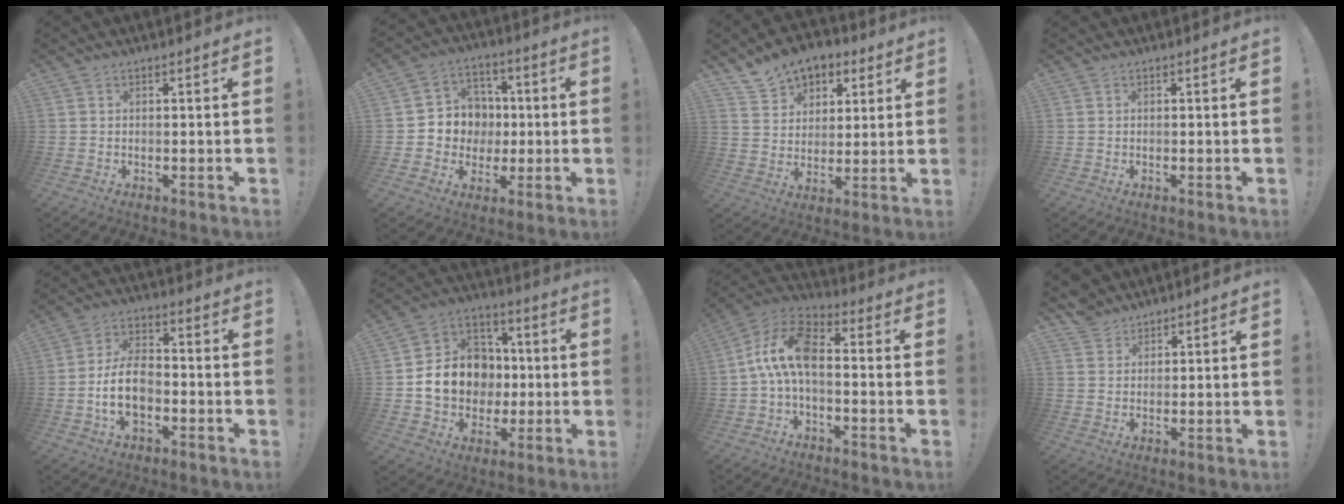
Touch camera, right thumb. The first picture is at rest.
{"total": 9.6, "force": [-1.2, 9.3, 2.1], "torque": [-0.025, 0.013, -0.010]}
{"total": 11.0, "force": [7.3, 7.5, 3.3], "torque": [-0.055, -0.046, 0.141]}
{"total": 0.0}
{"total": 11.2, "force": [-3.6, 6.7, 8.2], "torque": [-0.161, 0.012, -0.064]}
{"total": 15.4, "force": [-1.1, 13.2, 7.9], "torque": [-0.125, 0.020, -0.006]}
{"total": 12.1, "force": [-0.4, 6.3, 10.3], "torque": [-0.203, 0.015, -0.005]}
{"total": 5.3, "force": [4.4, 2.8, 0.5], "torque": [-0.002, -0.028, 0.085]}